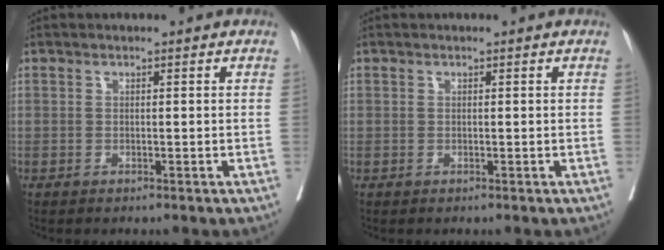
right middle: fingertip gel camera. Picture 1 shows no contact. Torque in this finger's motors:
{"motor_torque": [-0.42, 0.47, 0.01, 0.02]}